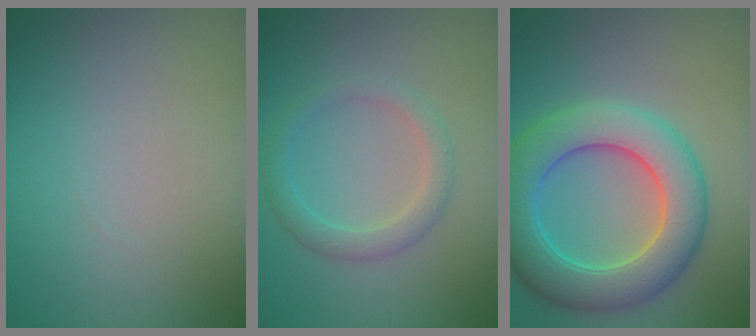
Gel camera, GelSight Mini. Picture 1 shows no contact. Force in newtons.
{"total": 2.4, "press": 2.4, "slide": 0.1}
{"total": 8.4, "press": 8.4, "slide": 0.2}